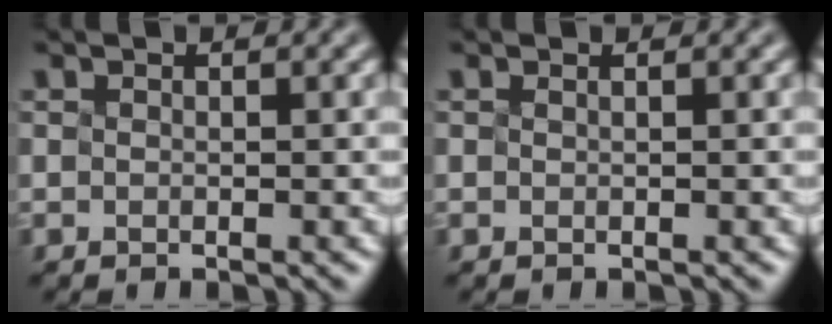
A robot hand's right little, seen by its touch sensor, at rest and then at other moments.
{"total": 0.8, "force": [0.3, 0.5, 0.5], "torque": [0.003, 0.009, -0.002]}